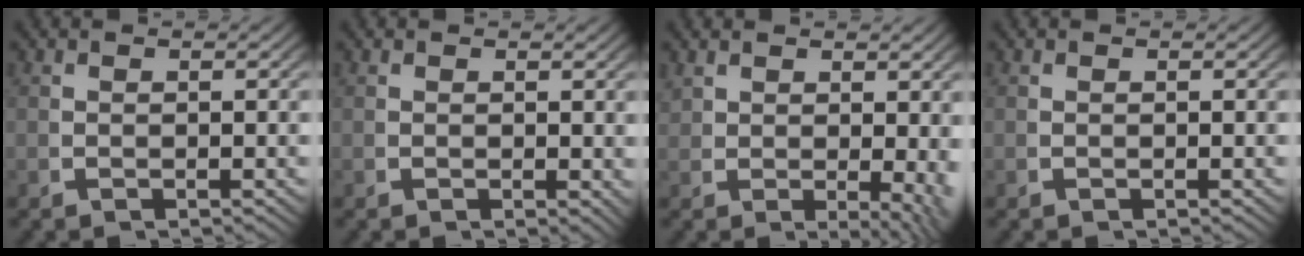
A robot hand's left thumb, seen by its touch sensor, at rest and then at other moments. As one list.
[{"total": 0.8, "force": [0.4, 0.4, 0.6], "torque": [-0.005, -0.004, 0.008]}, {"total": 2.8, "force": [0.6, 1.0, 2.5], "torque": [-0.033, -0.019, 0.028]}, {"total": 0.0}]